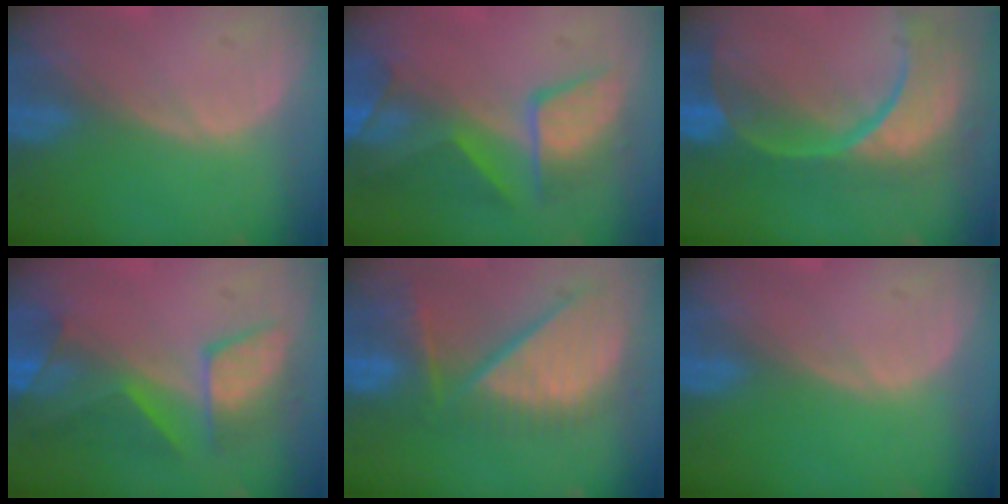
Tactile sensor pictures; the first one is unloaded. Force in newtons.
{"total": 9.7, "press": 8.4, "slide": 4.7}
{"total": 13.8, "press": 10.9, "slide": 8.4}
{"total": 8.3, "press": 7.9, "slide": 2.5}
{"total": 11.7, "press": 10.3, "slide": 5.5}
{"total": 0.0}